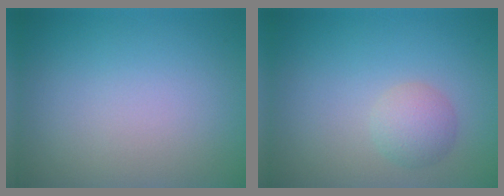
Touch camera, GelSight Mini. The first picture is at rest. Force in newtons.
{"total": 2.1, "press": 2.1, "slide": 0.1}